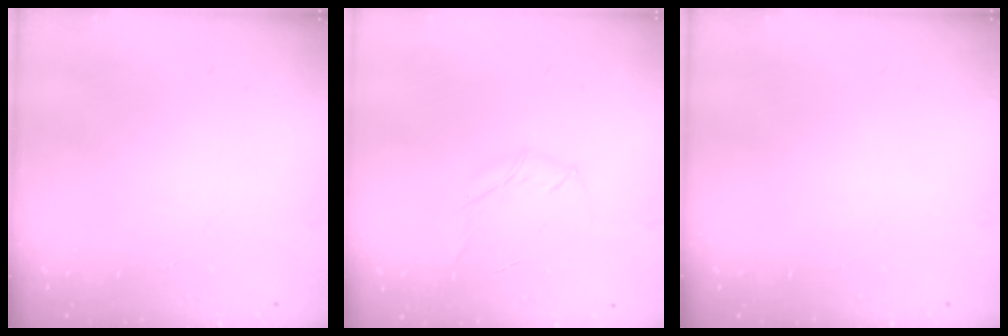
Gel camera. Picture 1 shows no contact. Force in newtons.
{"total": 4.8, "press": 4.7, "slide": 1.2}
{"total": 0.0}